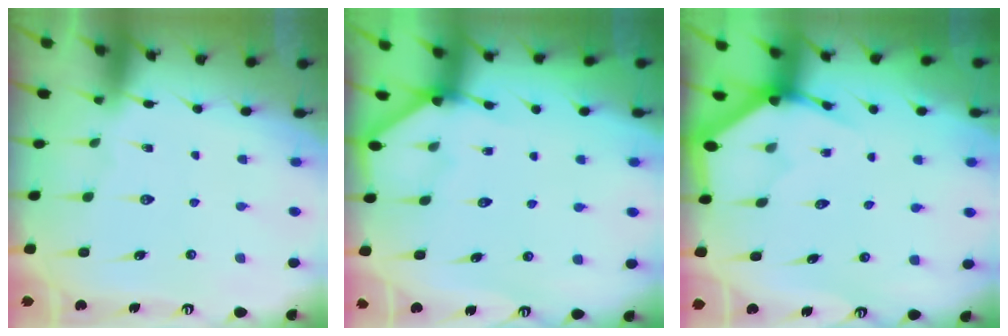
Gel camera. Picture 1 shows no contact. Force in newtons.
{"total": 2.6, "press": 2.6, "slide": 0.4}
{"total": 3.5, "press": 3.5, "slide": 0.1}